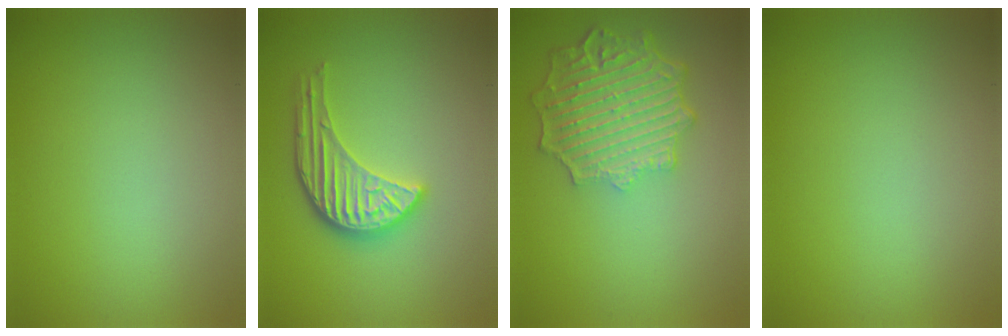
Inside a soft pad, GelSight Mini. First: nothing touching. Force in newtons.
{"total": 4.1, "press": 3.5, "slide": 2.2}
{"total": 6.5, "press": 4.9, "slide": 4.1}
{"total": 0.0}